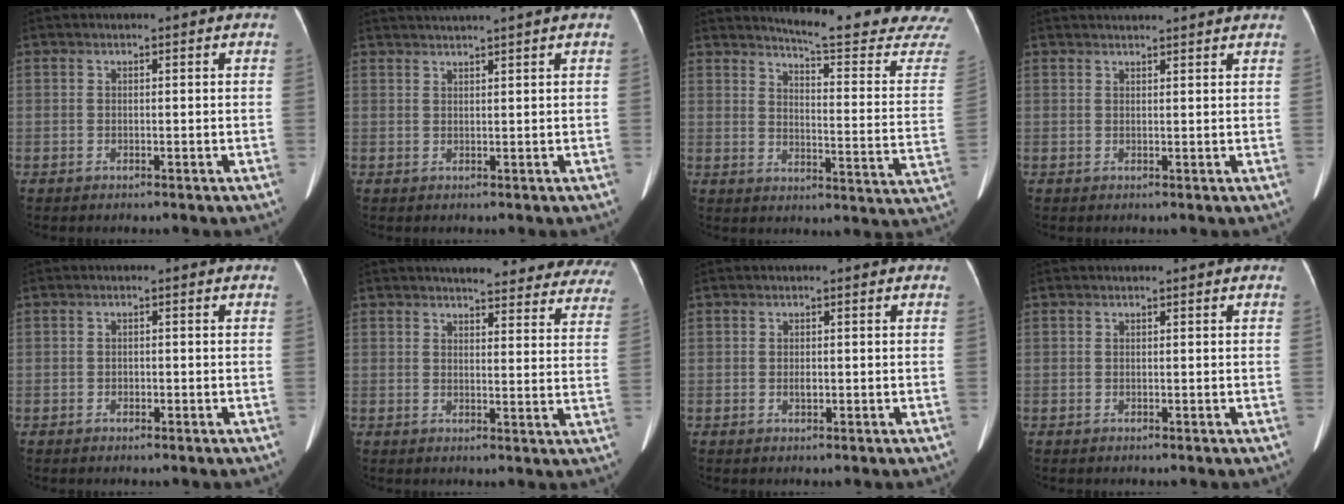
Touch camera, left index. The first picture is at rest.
{"total": 4.5, "force": [3.8, -1.4, 1.8], "torque": [-0.024, 0.019, 0.062]}
{"total": 18.4, "force": [17.6, -1.5, 5.1], "torque": [-0.075, -0.138, 0.200]}
{"total": 7.8, "force": [7.4, 0.2, 2.4], "torque": [-0.031, 0.029, 0.082]}
{"total": 0.8, "force": [-0.6, 0.4, 0.3], "torque": [-0.003, 0.000, -0.009]}
{"total": 20.9, "force": [19.1, 4.6, 7.1], "torque": [-0.068, -0.049, 0.201]}
{"total": 0.8, "force": [-0.3, 0.4, 0.6], "torque": [-0.010, -0.002, -0.005]}
{"total": 0.0}